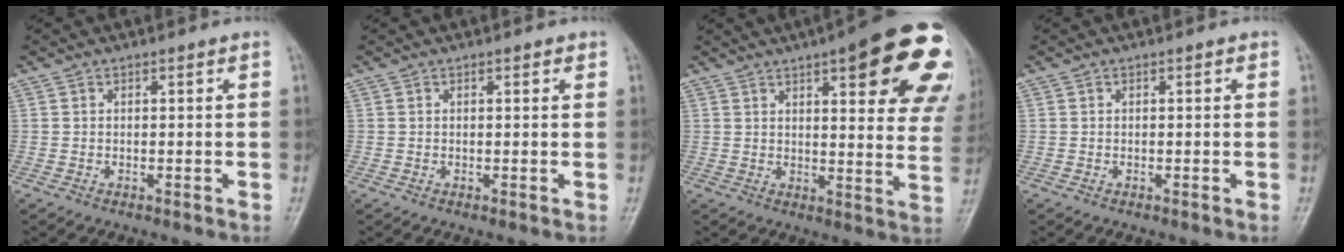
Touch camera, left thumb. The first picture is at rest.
{"total": 0.9, "force": [0.5, 0.4, 0.6], "torque": [-0.007, -0.001, 0.005]}
{"total": 24.9, "force": [11.9, 7.2, 20.7], "torque": [-0.201, -0.018, 0.142]}
{"total": 0.0}